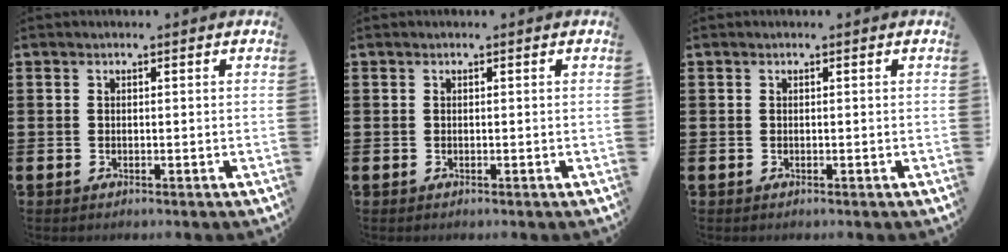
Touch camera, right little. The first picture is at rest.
{"total": 0.0}
{"total": 0.0}